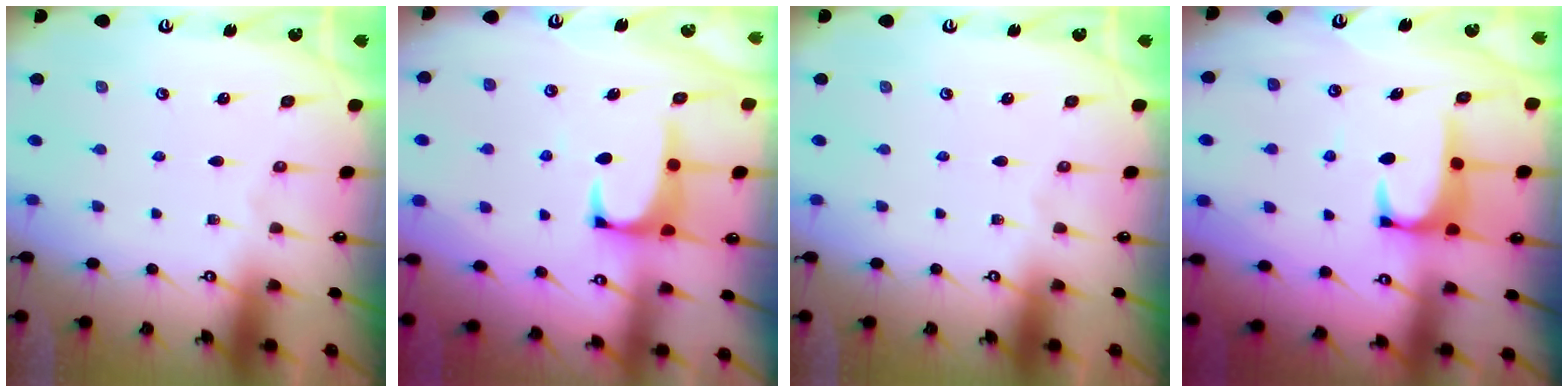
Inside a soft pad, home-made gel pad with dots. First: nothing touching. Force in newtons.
{"total": 1.4, "press": 1.3, "slide": 0.5}
{"total": 0.0}
{"total": 2.9, "press": 2.8, "slide": 0.7}